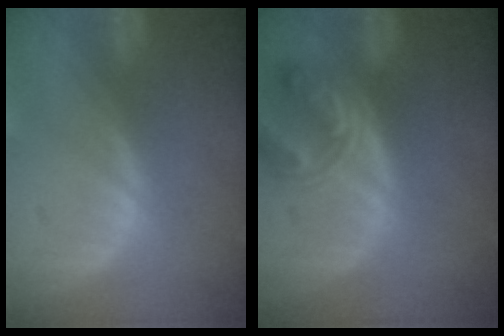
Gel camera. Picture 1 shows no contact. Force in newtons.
{"total": 7.3, "press": 6.5, "slide": 3.4}